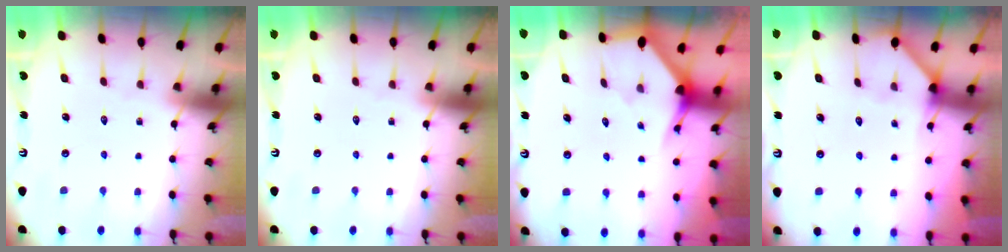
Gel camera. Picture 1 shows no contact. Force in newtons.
{"total": 0.0}
{"total": 2.5, "press": 2.5, "slide": 0.2}
{"total": 2.7, "press": 2.7, "slide": 0.2}